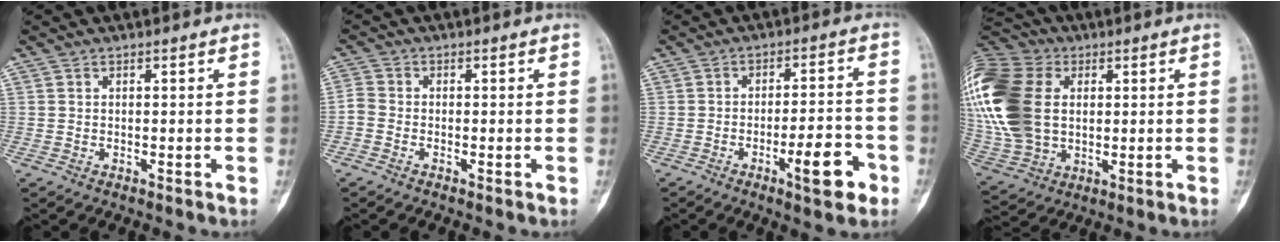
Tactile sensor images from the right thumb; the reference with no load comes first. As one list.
[{"total": 2.2, "force": [-1.1, 1.6, 1.2], "torque": [-0.024, 0.005, -0.033]}, {"total": 9.4, "force": [-4.3, 2.6, 7.9], "torque": [-0.104, 0.025, -0.061]}, {"total": 24.7, "force": [4.0, 17.4, 17.1], "torque": [-0.396, 0.014, 0.082]}]